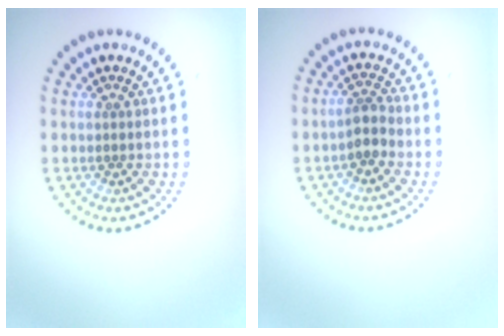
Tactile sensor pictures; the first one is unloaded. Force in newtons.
{"total": 1.7, "press": 1.5, "slide": 0.8}